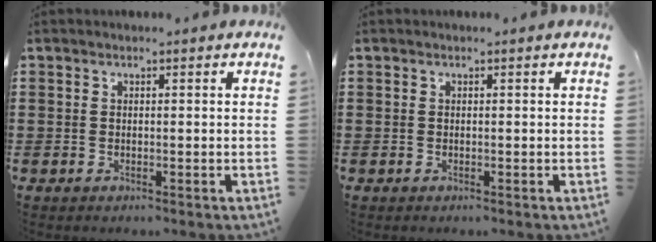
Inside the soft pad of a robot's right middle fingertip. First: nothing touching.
{"total": 0.0}